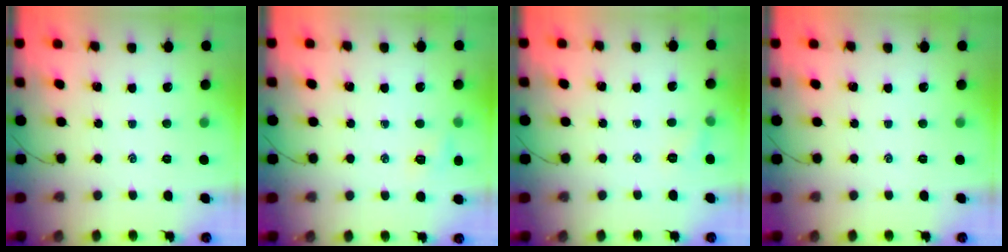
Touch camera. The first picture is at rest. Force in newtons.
{"total": 5.9, "press": 5.8, "slide": 1.1}
{"total": 5.7, "press": 5.5, "slide": 1.4}
{"total": 0.0}